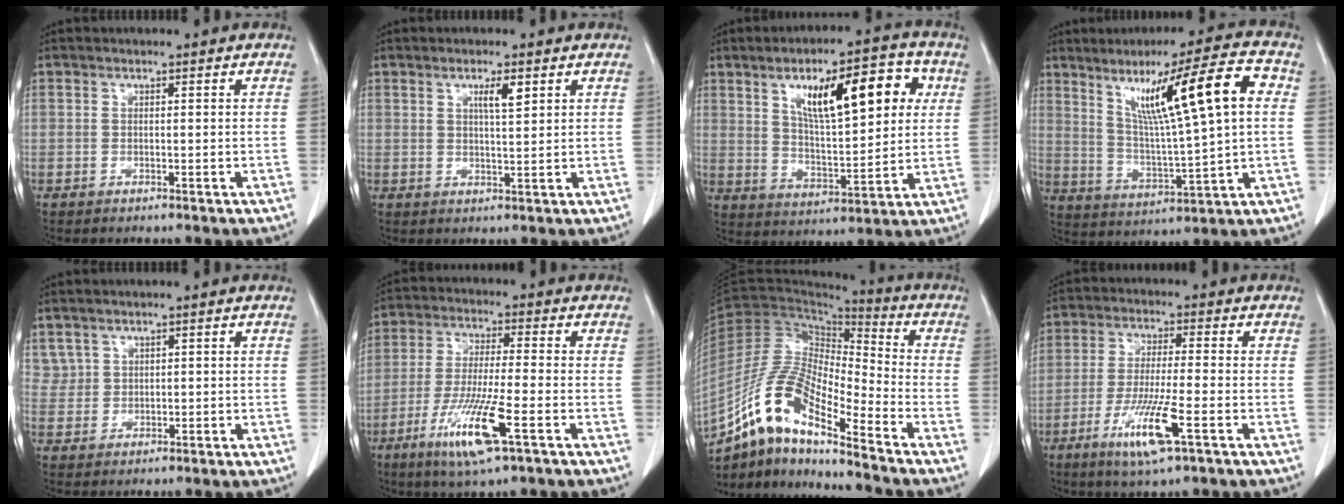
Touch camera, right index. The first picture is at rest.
{"total": 3.1, "force": [1.5, 0.3, 2.7], "torque": [-0.046, -0.002, 0.025]}
{"total": 15.1, "force": [5.5, 4.5, 13.3], "torque": [-0.201, 0.019, 0.089]}
{"total": 15.7, "force": [5.0, 0.5, 14.9], "torque": [-0.242, 0.014, 0.084]}
{"total": 2.5, "force": [1.4, 2.0, 0.1], "torque": [0.005, 0.008, 0.029]}
{"total": 11.5, "force": [-5.2, 0.6, 10.2], "torque": [-0.203, -0.026, -0.096]}
{"total": 13.9, "force": [-9.8, 2.3, 9.6], "torque": [-0.199, 0.009, -0.182]}
{"total": 9.6, "force": [-4.3, 0.4, 8.6], "torque": [-0.168, -0.022, -0.078]}